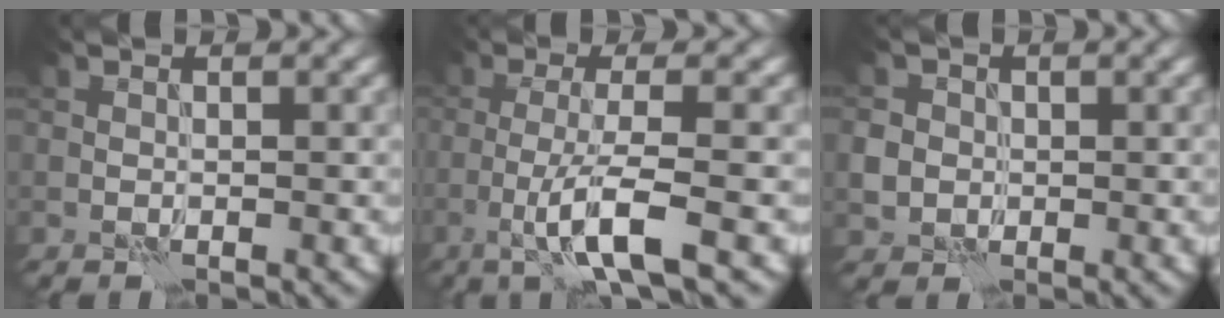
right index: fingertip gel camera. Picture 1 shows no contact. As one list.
[{"total": 5.2, "force": [-1.8, 0.7, 4.8], "torque": [-0.083, 0.003, -0.043]}, {"total": 2.5, "force": [-0.1, 2.4, 0.8], "torque": [-0.013, 0.003, 0.000]}]